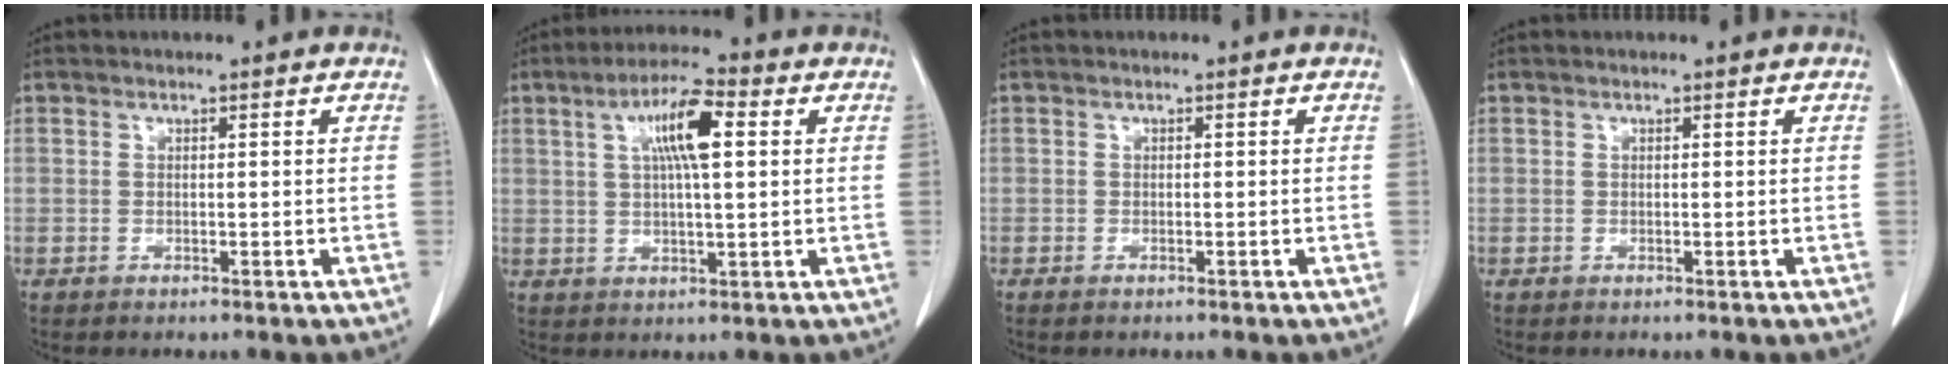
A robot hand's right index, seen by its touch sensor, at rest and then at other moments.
{"total": 8.2, "force": [2.5, 1.5, 7.7], "torque": [-0.138, 0.014, 0.042]}
{"total": 0.6, "force": [-0.5, 0.1, 0.3], "torque": [-0.011, -0.001, -0.006]}
{"total": 0.0}